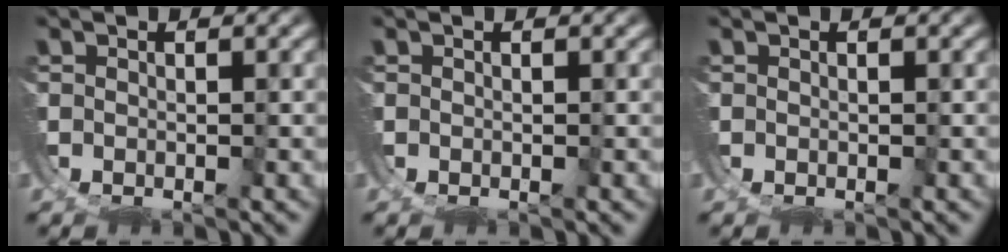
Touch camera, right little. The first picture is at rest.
{"total": 0.0}
{"total": 0.0}